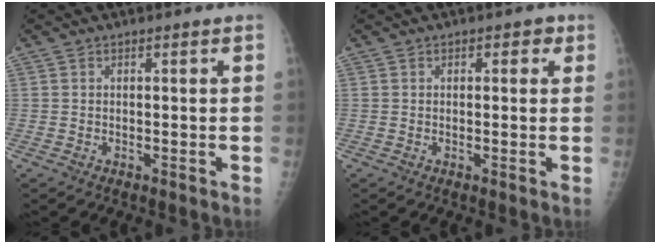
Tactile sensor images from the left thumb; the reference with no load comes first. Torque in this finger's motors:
{"motor_torque": [-0.13, -0.27, -0.12, 0.04, 0.07]}